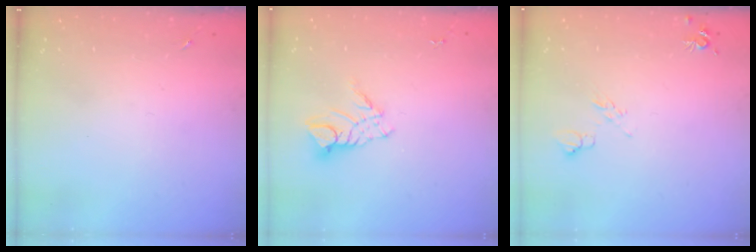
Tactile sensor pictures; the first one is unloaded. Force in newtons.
{"total": 8.9, "press": 8.9, "slide": 0.8}
{"total": 6.4, "press": 6.3, "slide": 1.1}